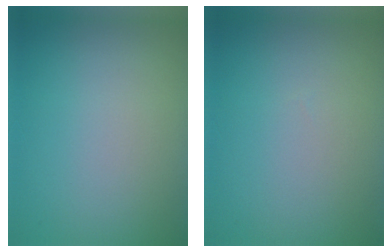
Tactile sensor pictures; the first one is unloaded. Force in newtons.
{"total": 0.0}